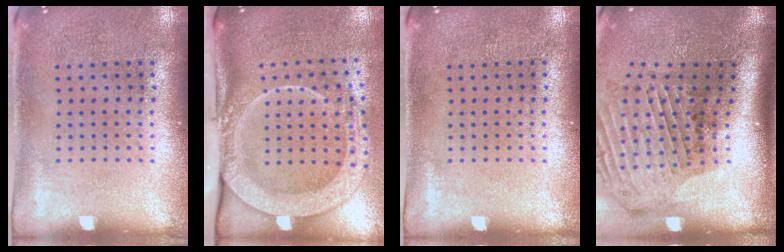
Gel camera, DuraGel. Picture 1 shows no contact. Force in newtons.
{"total": 2.8, "press": 2.1, "slide": 1.9}
{"total": 0.0}
{"total": 2.9, "press": 2.1, "slide": 2.0}